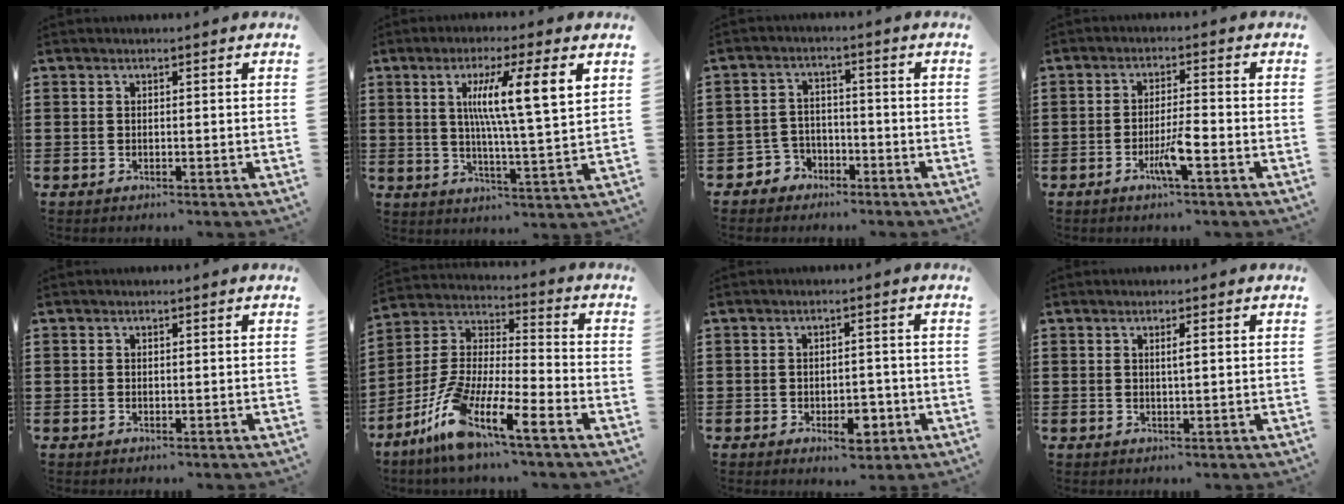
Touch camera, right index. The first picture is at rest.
{"total": 9.3, "force": [3.2, 0.7, 8.7], "torque": [-0.168, -0.003, 0.049]}
{"total": 3.7, "force": [-2.6, 2.6, 0.5], "torque": [-0.029, 0.007, -0.057]}
{"total": 4.7, "force": [-2.1, 0.4, 4.1], "torque": [-0.083, -0.011, -0.039]}
{"total": 0.0}
{"total": 11.1, "force": [-7.6, 1.4, 7.9], "torque": [-0.186, -0.019, -0.159]}
{"total": 4.6, "force": [-2.2, 2.3, 3.3], "torque": [-0.045, 0.000, -0.038]}
{"total": 1.3, "force": [0.3, 0.0, 1.2], "torque": [-0.024, -0.002, 0.004]}